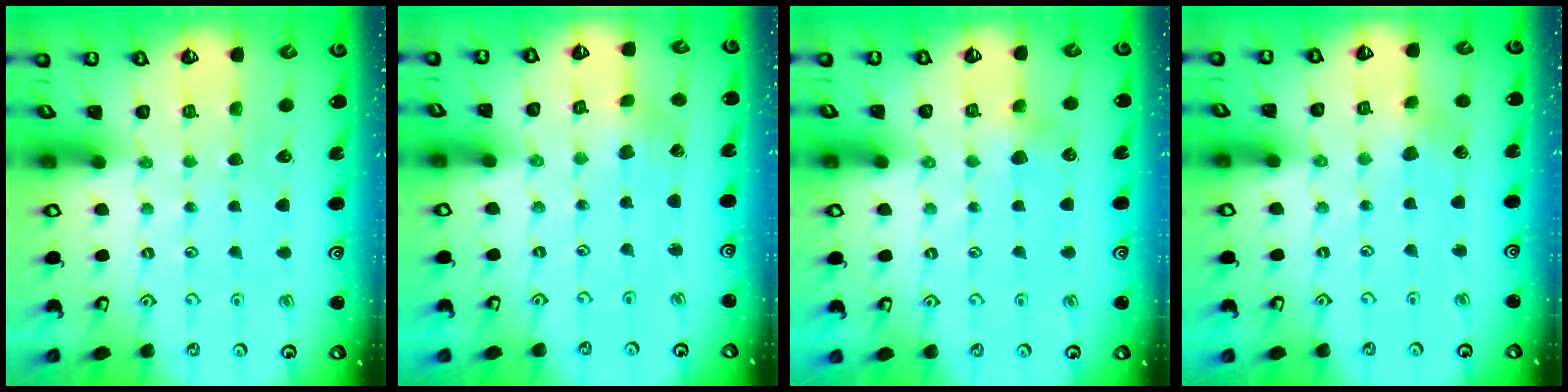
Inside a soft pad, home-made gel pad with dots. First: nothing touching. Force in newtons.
{"total": 1.1, "press": 1.1, "slide": 0.2}
{"total": 3.9, "press": 3.8, "slide": 0.5}
{"total": 4.0, "press": 3.9, "slide": 0.4}